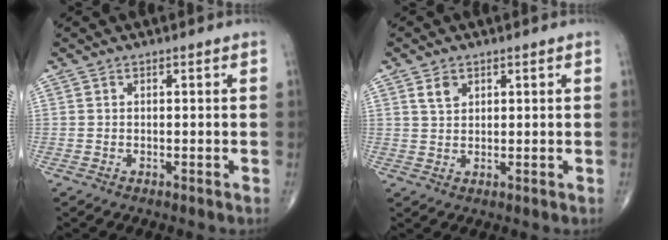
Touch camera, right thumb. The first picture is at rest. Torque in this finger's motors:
{"motor_torque": [0.02, -0.03, 0.23, 0.21, 0.03]}